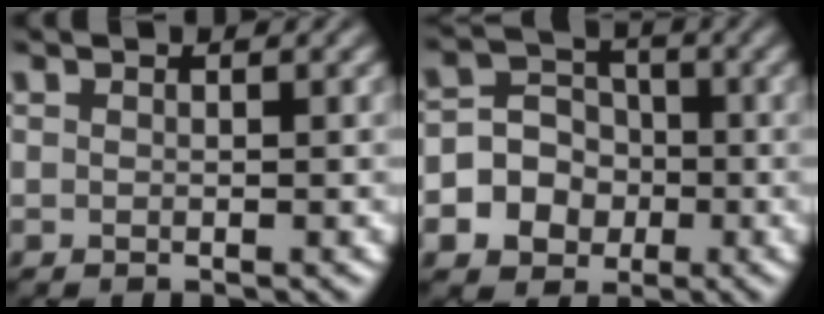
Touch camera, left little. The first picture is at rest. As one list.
[{"total": 6.4, "force": [-2.0, 5.8, 1.8], "torque": [-0.022, 0.012, -0.059]}]